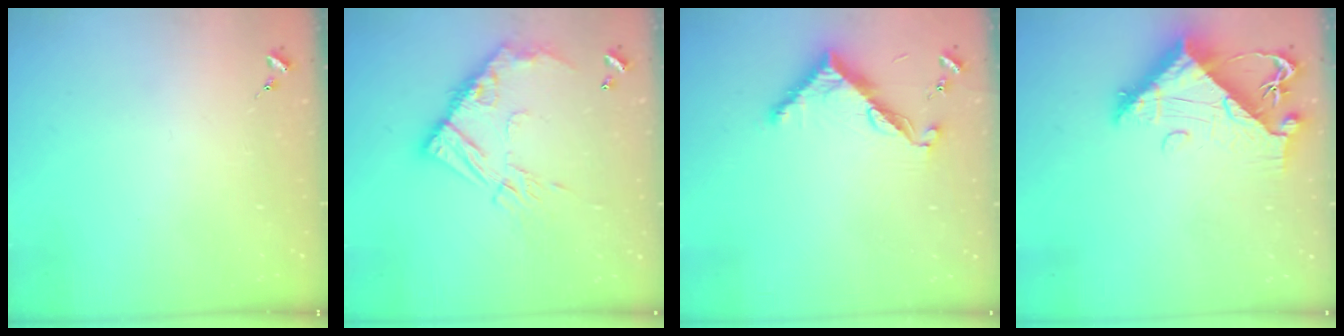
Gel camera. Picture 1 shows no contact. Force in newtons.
{"total": 14.5, "press": 14.5, "slide": 1.1}
{"total": 8.5, "press": 8.5, "slide": 0.6}
{"total": 12.6, "press": 12.5, "slide": 1.3}